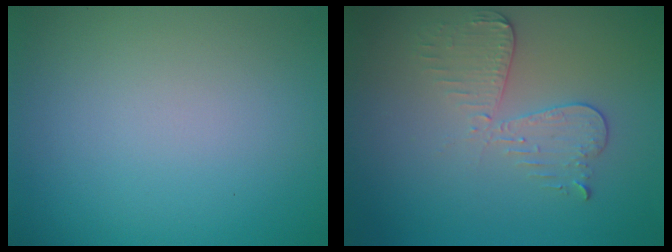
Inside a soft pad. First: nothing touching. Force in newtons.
{"total": 3.0, "press": 2.7, "slide": 1.2}